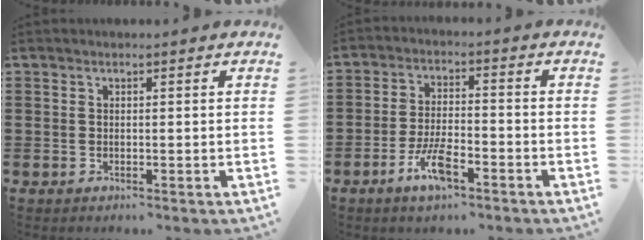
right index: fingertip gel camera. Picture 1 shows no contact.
{"total": 6.5, "force": [-3.6, 2.1, 5.0], "torque": [-0.114, -0.001, -0.070]}